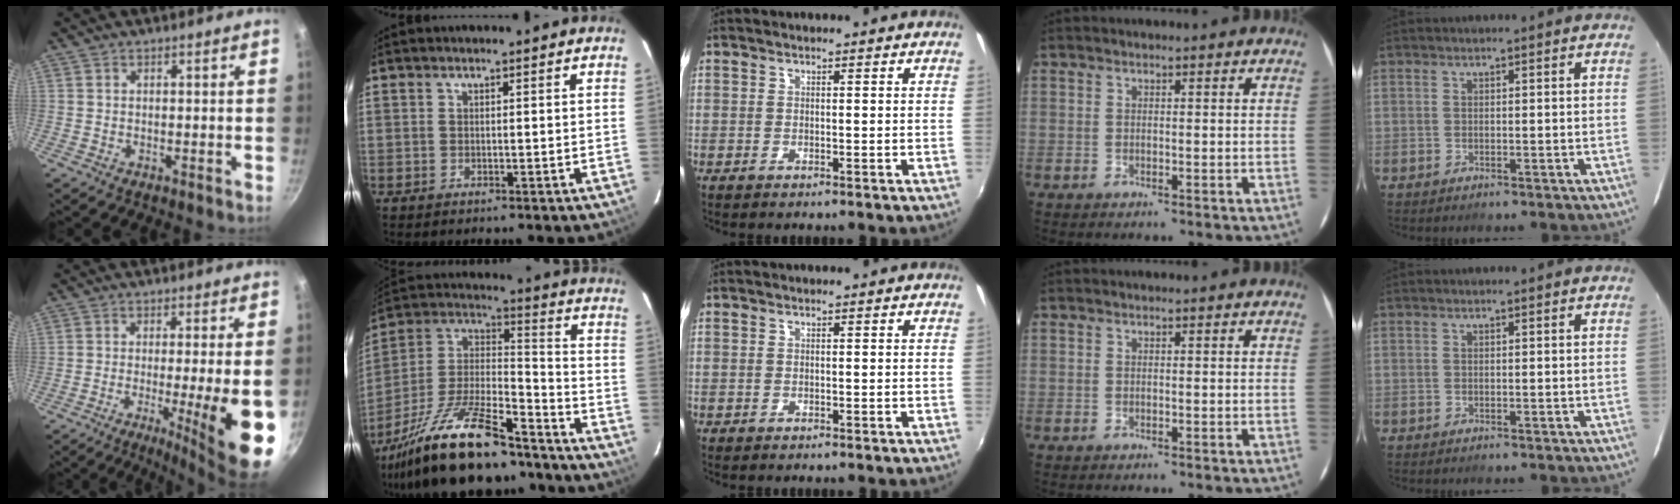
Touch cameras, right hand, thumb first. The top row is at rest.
{"thumb": {"total": 14.2, "force": [-3.8, 1.4, 13.6], "torque": [-0.189, -0.003, -0.049]}, "index": {"total": 26.4, "force": [-19.3, 8.2, 15.9], "torque": [-0.308, -0.009, -0.312]}}